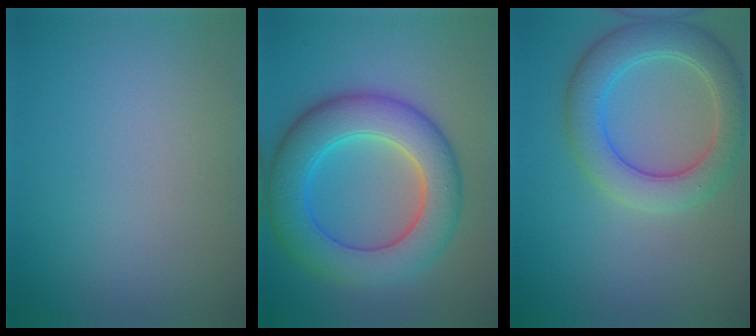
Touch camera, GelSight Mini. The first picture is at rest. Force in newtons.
{"total": 8.7, "press": 8.7, "slide": 0.2}
{"total": 5.5, "press": 5.5, "slide": 0.1}